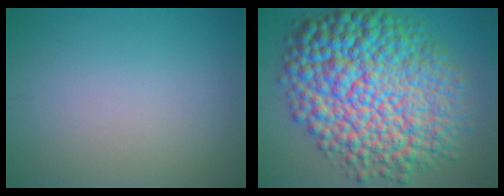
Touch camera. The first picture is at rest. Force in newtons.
{"total": 16.5, "press": 16.5, "slide": 0.1}